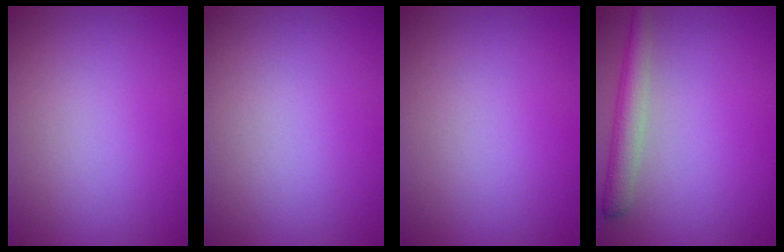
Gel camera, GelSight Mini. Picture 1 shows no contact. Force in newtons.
{"total": 0.0}
{"total": 0.0}
{"total": 3.0, "press": 3.0, "slide": 0.2}